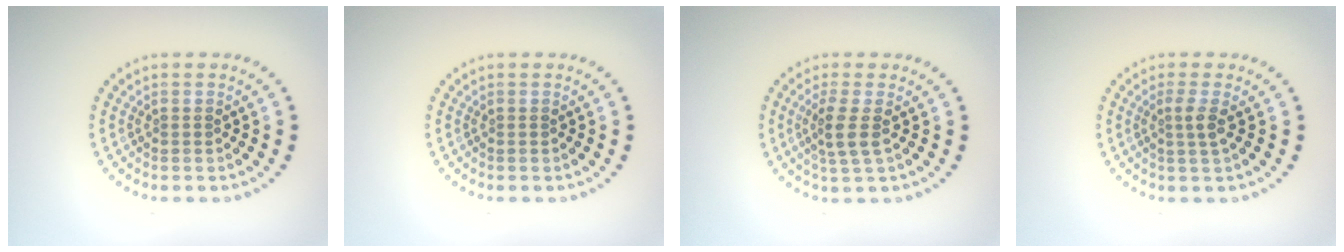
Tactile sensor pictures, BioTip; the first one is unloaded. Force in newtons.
{"total": 0.0}
{"total": 2.5, "press": 2.0, "slide": 1.5}
{"total": 1.5, "press": 1.0, "slide": 1.1}